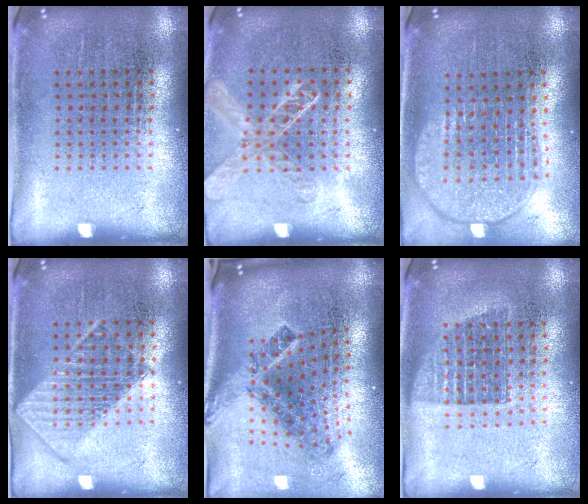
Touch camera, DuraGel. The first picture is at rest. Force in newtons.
{"total": 1.4, "press": 1.3, "slide": 0.5}
{"total": 1.9, "press": 1.6, "slide": 1.0}
{"total": 1.3, "press": 1.3, "slide": 0.1}
{"total": 2.5, "press": 1.5, "slide": 2.0}
{"total": 1.4, "press": 1.1, "slide": 0.8}